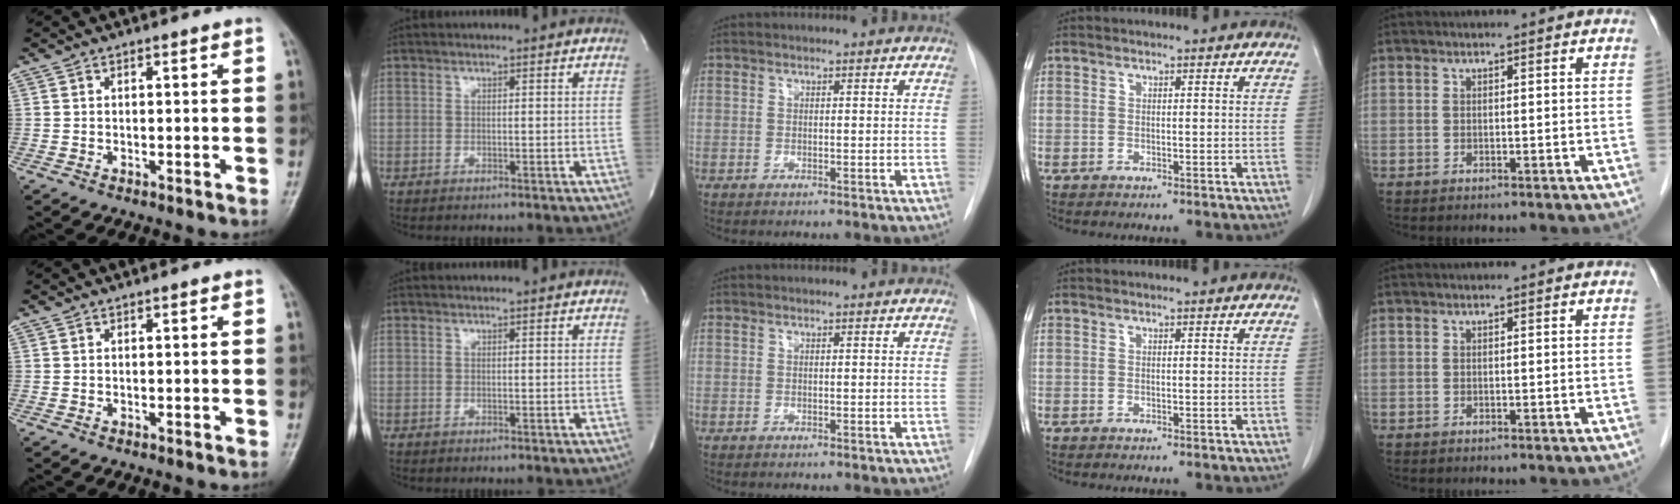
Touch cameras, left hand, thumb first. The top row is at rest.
{}